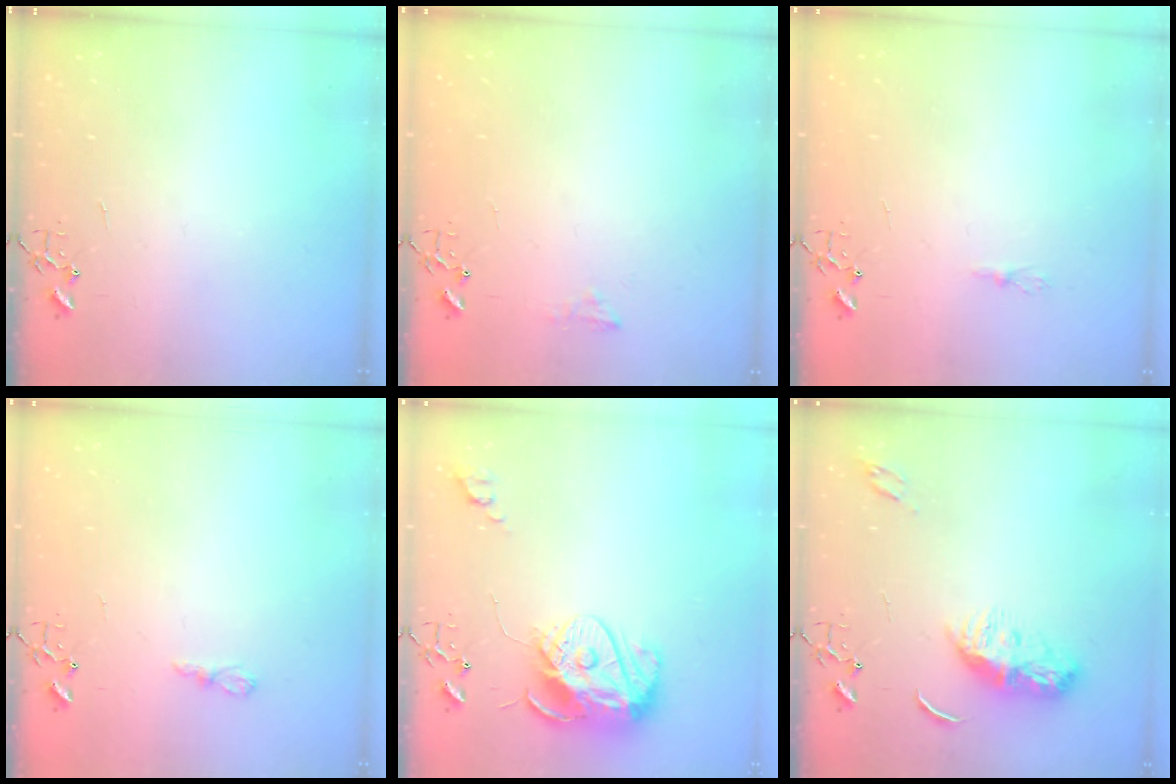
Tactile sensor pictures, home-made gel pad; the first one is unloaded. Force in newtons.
{"total": 6.9, "press": 6.8, "slide": 0.7}
{"total": 4.7, "press": 4.6, "slide": 0.6}
{"total": 5.7, "press": 5.7, "slide": 0.3}
{"total": 13.9, "press": 13.8, "slide": 1.3}
{"total": 10.4, "press": 10.4, "slide": 0.0}